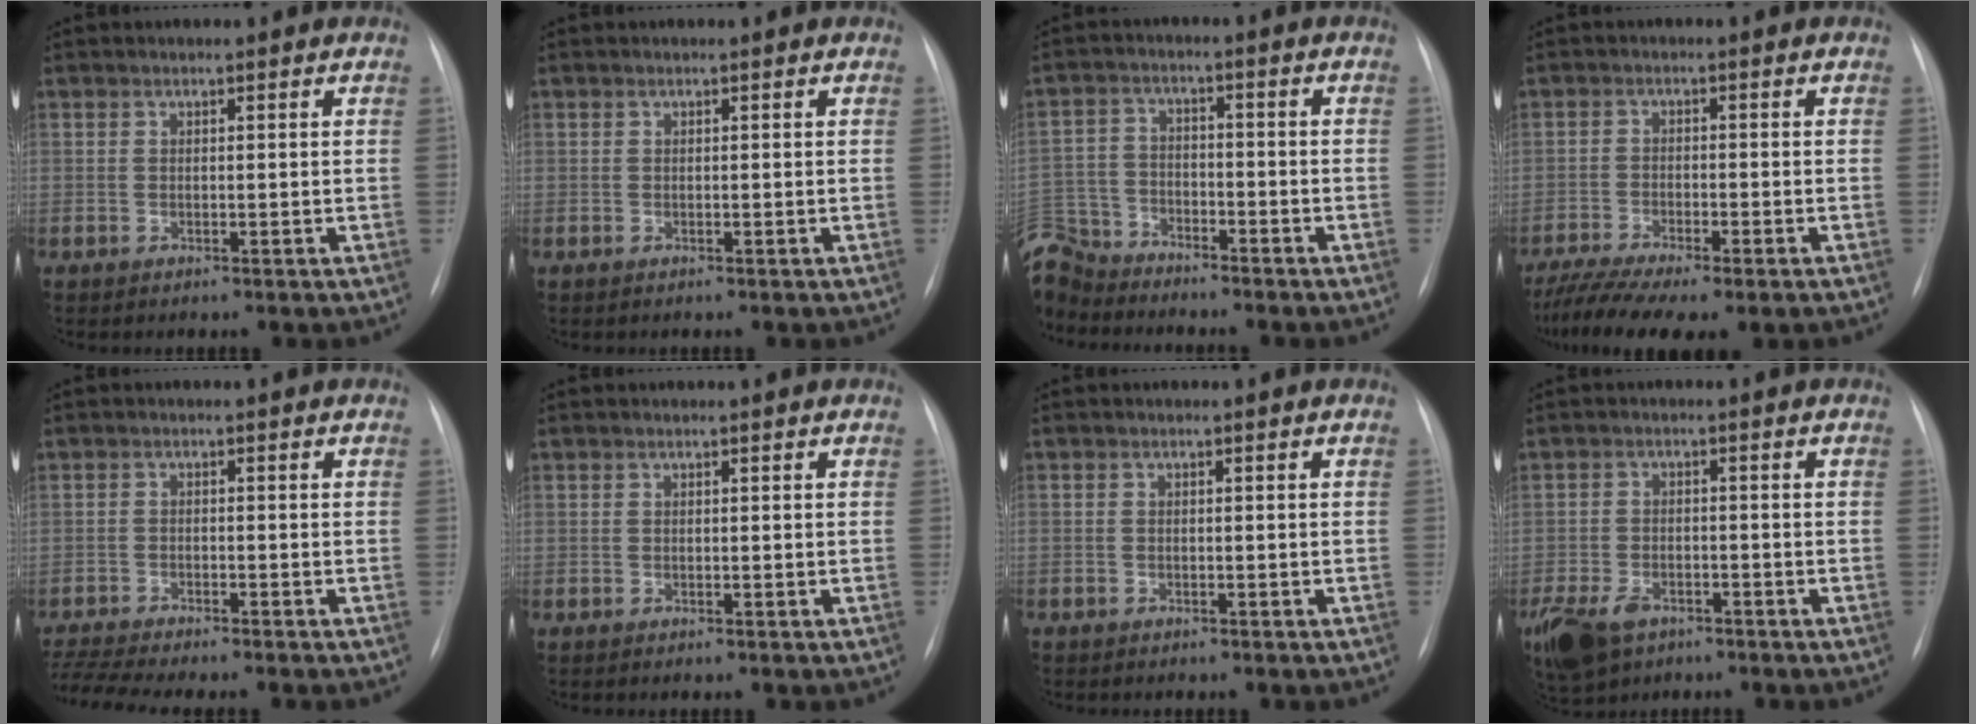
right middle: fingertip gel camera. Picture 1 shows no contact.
{"total": 0.0}
{"total": 11.1, "force": [-10.2, 4.2, 1.6], "torque": [-0.055, 0.008, -0.192]}
{"total": 9.4, "force": [-7.2, 1.5, 5.8], "torque": [-0.104, -0.013, -0.115]}
{"total": 9.2, "force": [-8.3, 0.0, 3.8], "torque": [-0.066, -0.009, -0.131]}
{"total": 0.0}
{"total": 1.2, "force": [-1.0, 0.6, 0.4], "torque": [-0.010, 0.000, -0.011]}
{"total": 9.5, "force": [-5.8, 5.9, 4.6], "torque": [-0.109, -0.004, -0.094]}